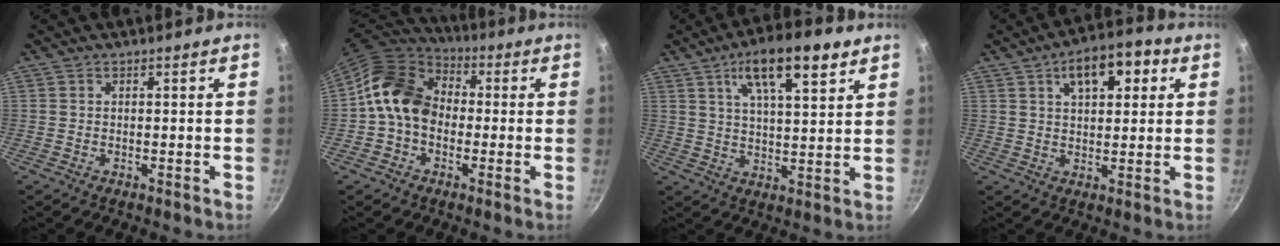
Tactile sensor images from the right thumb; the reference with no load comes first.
{"total": 13.5, "force": [-0.3, 10.6, 8.4], "torque": [-0.111, 0.029, -0.029]}
{"total": 13.5, "force": [7.1, 4.5, 10.5], "torque": [-0.151, -0.017, 0.114]}
{"total": 11.0, "force": [4.3, 5.6, 8.5], "torque": [-0.100, 0.004, 0.059]}